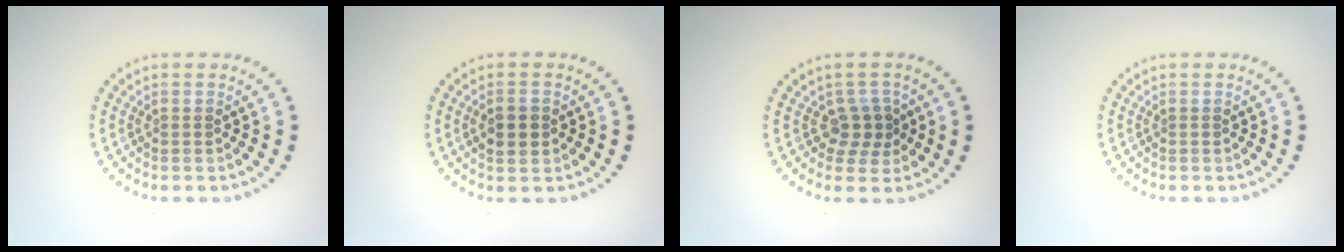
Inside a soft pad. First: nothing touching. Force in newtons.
{"total": 2.5, "press": 2.4, "slide": 0.3}
{"total": 2.2, "press": 1.9, "slide": 1.2}
{"total": 0.0}